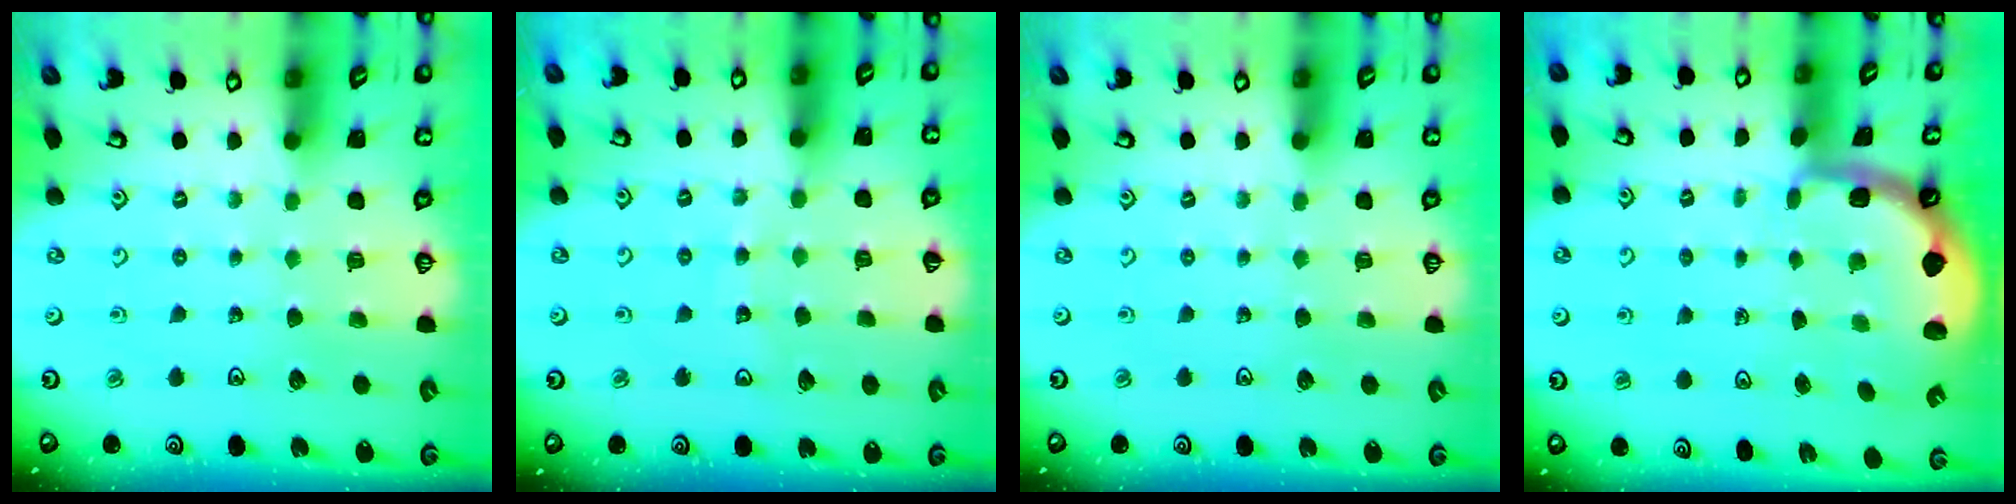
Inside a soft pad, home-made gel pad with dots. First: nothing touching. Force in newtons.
{"total": 8.0, "press": 7.9, "slide": 0.9}
{"total": 0.0}
{"total": 2.4, "press": 2.1, "slide": 1.2}